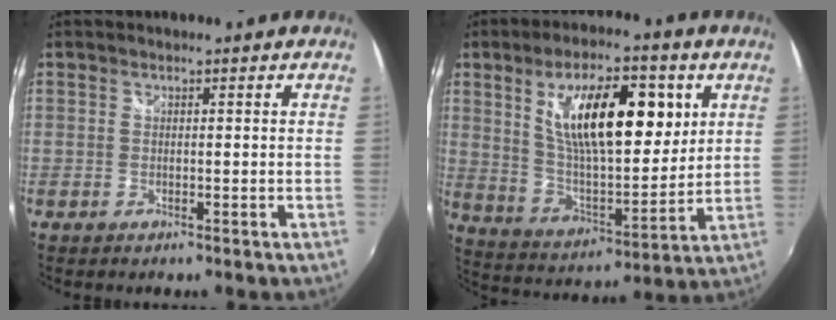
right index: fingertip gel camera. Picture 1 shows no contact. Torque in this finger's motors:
{"motor_torque": [1.75, 0.39, 1.05, 0.21]}